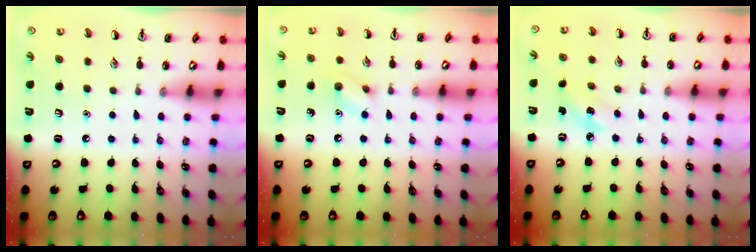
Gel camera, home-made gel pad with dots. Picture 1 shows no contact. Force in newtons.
{"total": 6.9, "press": 6.8, "slide": 1.3}
{"total": 3.7, "press": 3.4, "slide": 1.3}